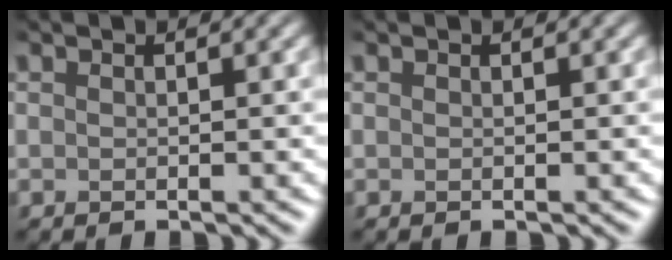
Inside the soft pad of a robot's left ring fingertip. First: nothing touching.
{"total": 0.0}